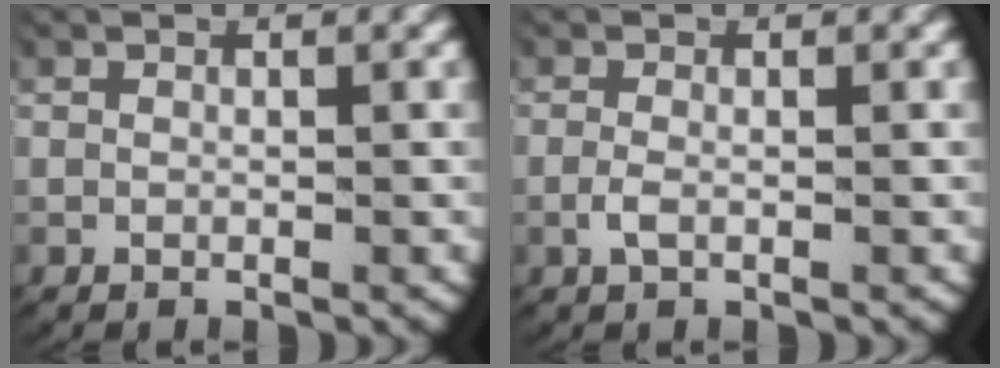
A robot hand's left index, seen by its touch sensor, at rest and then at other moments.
{"total": 1.1, "force": [-0.4, 0.4, 1.0], "torque": [-0.032, -0.008, -0.005]}